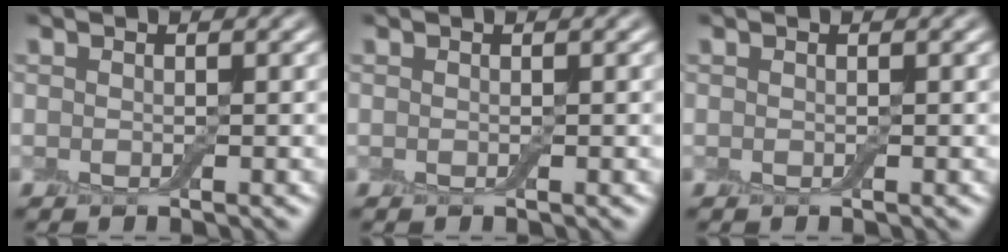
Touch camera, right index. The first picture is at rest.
{"total": 0.0}
{"total": 0.0}